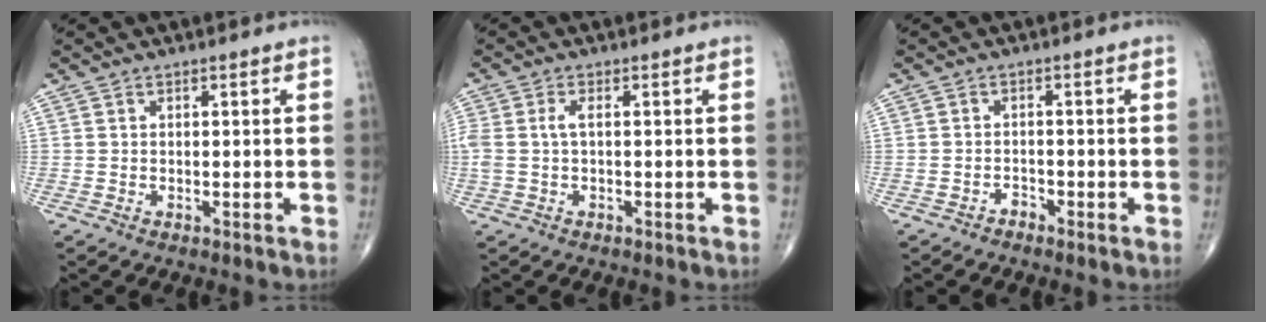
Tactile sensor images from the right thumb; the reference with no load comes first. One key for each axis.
{"total": 3.0, "fx": 0.3, "fy": 1.2, "fz": 2.7, "tx": -0.083, "ty": 0.012, "tz": 0.008}
{"total": 1.2, "fx": -1.1, "fy": 0.4, "fz": 0.1, "tx": 0.003, "ty": 0.003, "tz": -0.024}